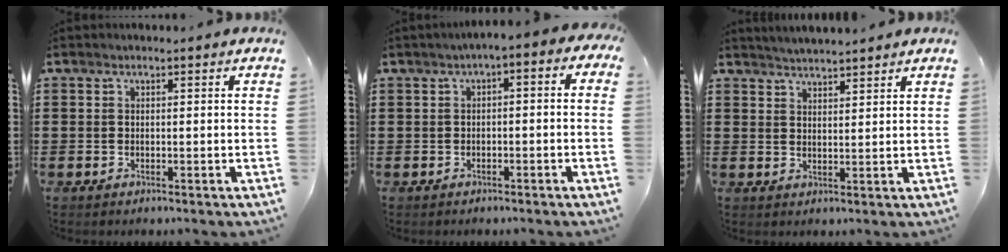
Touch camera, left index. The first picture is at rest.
{"total": 2.3, "force": [-1.8, 0.7, 1.2], "torque": [-0.026, 0.004, -0.041]}
{"total": 2.7, "force": [2.6, -0.3, 0.0], "torque": [-0.008, -0.006, 0.049]}